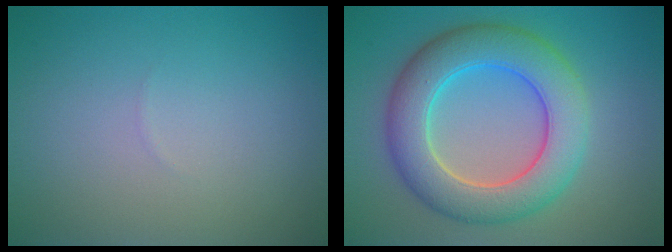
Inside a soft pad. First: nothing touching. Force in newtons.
{"total": 8.1, "press": 8.1, "slide": 0.5}